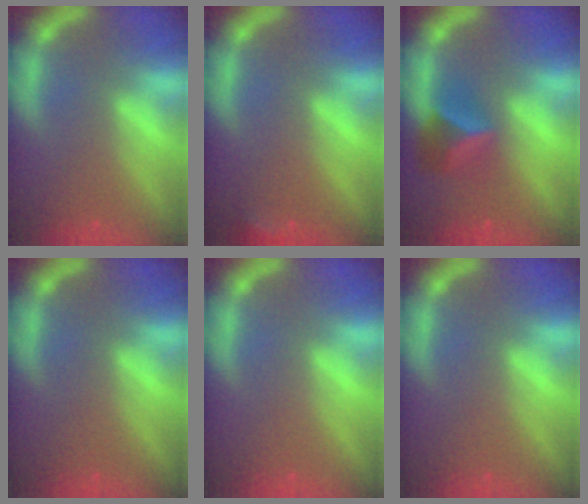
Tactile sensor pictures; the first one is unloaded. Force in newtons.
{"total": 1.4}
{"total": 4.0}
{"total": 0.0}
{"total": 0.0}
{"total": 0.0}